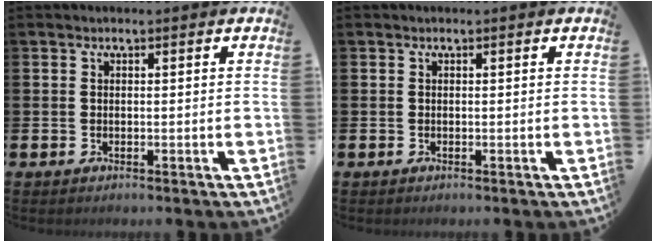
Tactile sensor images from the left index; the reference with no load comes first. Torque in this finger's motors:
{"motor_torque": [0.00, 0.00, 0.00, 0.02]}